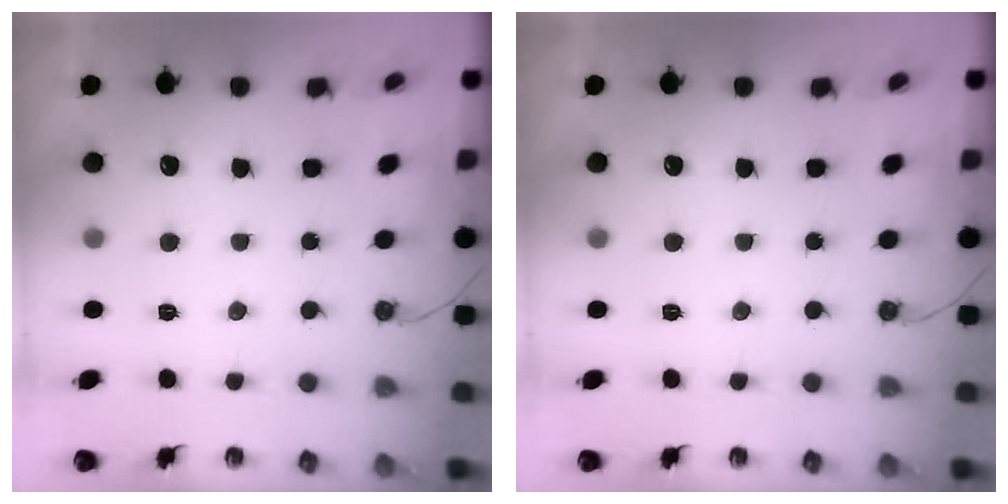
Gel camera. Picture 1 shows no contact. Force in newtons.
{"total": 0.0}